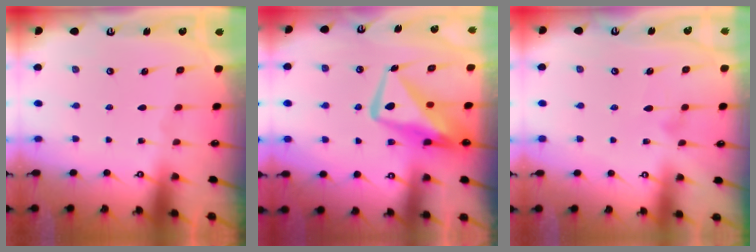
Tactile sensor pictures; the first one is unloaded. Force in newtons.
{"total": 14.2, "press": 14.0, "slide": 2.0}
{"total": 5.9, "press": 5.9, "slide": 0.4}